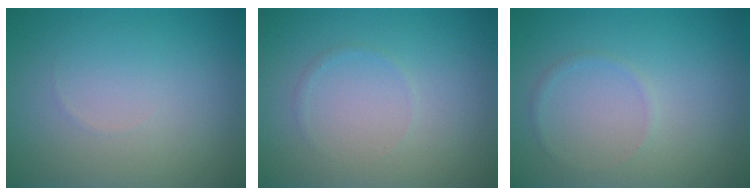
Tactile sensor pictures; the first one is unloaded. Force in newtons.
{"total": 0.5, "press": 0.5, "slide": 0.0}
{"total": 0.6, "press": 0.6, "slide": 0.1}